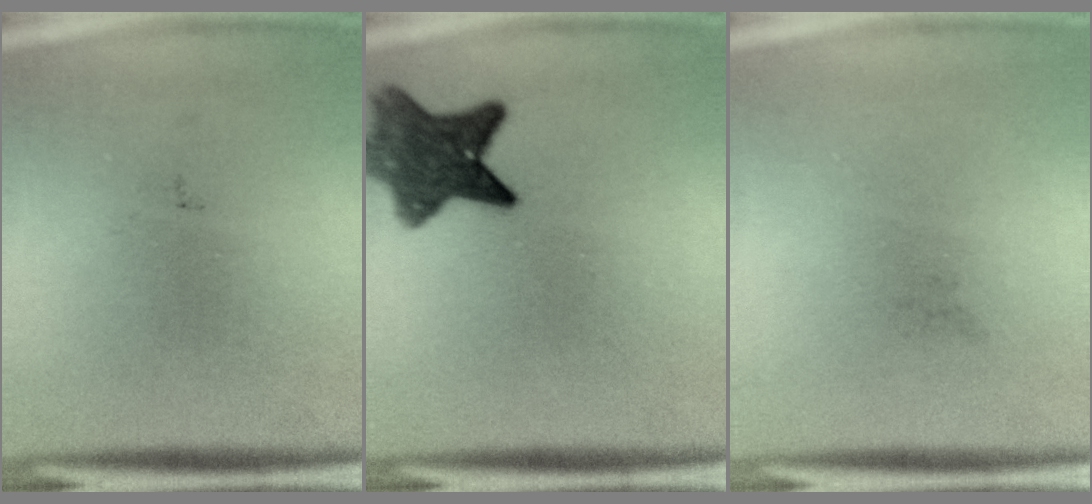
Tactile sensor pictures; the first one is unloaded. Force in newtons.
{"total": 8.3}
{"total": 0.0}